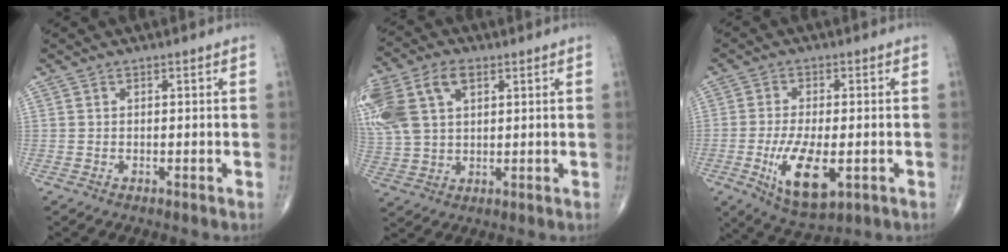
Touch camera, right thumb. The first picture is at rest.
{"total": 17.4, "force": [6.3, 11.2, 11.7], "torque": [-0.290, 0.023, 0.123]}
{"total": 11.0, "force": [-3.1, 4.7, 9.4], "torque": [-0.167, -0.012, -0.044]}